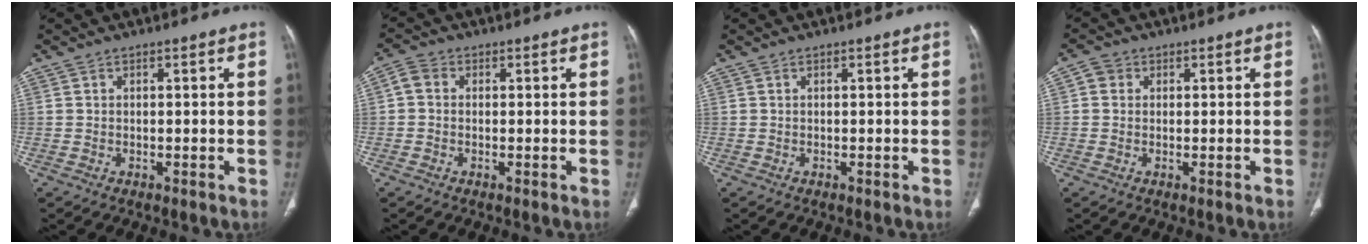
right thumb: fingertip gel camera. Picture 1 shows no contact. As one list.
[{"total": 2.8, "force": [0.2, 2.3, 1.7], "torque": [-0.031, 0.008, -0.004]}, {"total": 0.0}, {"total": 2.4, "force": [0.5, 2.2, 0.9], "torque": [-0.005, 0.004, 0.004]}]